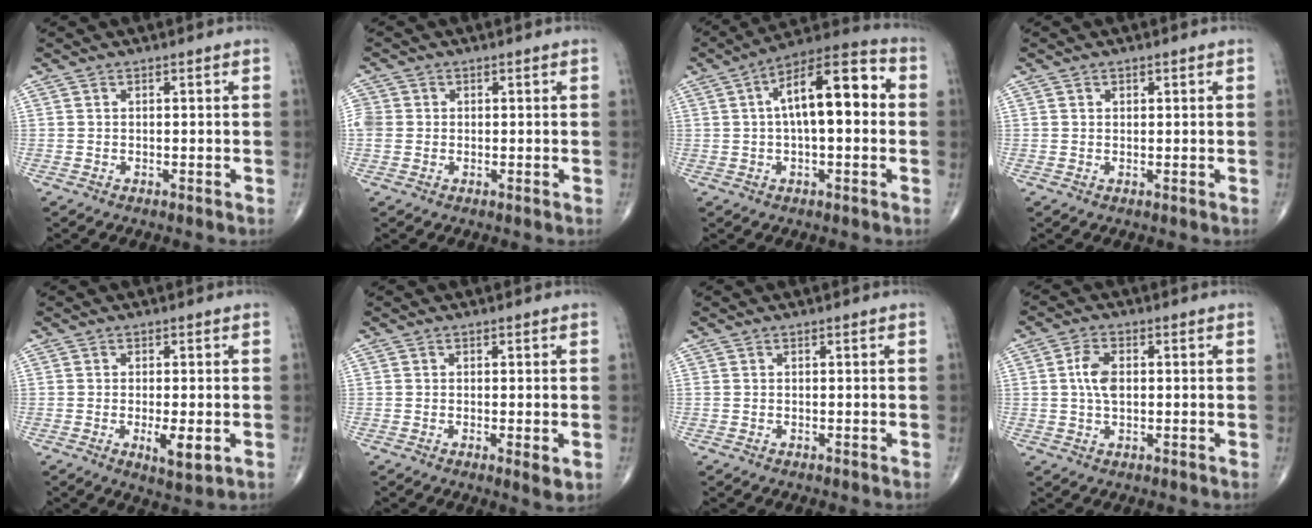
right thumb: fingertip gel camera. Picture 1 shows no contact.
{"total": 3.8, "force": [0.1, 3.5, 1.6], "torque": [-0.035, 0.010, 0.004]}
{"total": 15.1, "force": [1.8, 6.1, 13.7], "torque": [-0.204, 0.039, 0.018]}
{"total": 0.8, "force": [0.4, 0.6, 0.2], "torque": [0.003, -0.002, 0.005]}
{"total": 4.5, "force": [-1.1, 1.4, 4.1], "torque": [-0.069, -0.012, -0.017]}
{"total": 2.6, "force": [-0.5, 0.7, 2.4], "torque": [-0.041, -0.010, -0.009]}
{"total": 0.0}
{"total": 4.8, "force": [0.4, 2.8, 3.9], "torque": [-0.079, 0.004, 0.005]}